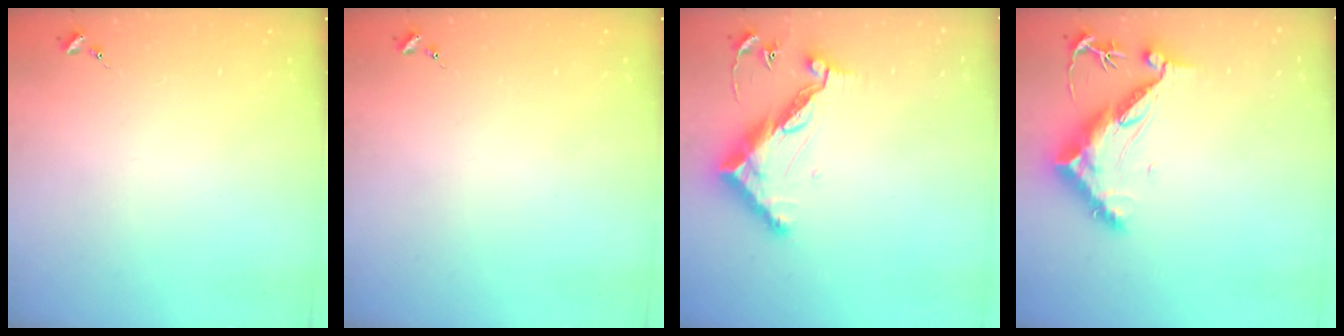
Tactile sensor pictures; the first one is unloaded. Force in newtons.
{"total": 0.0}
{"total": 12.8, "press": 12.8, "slide": 0.5}
{"total": 12.9, "press": 12.8, "slide": 0.9}